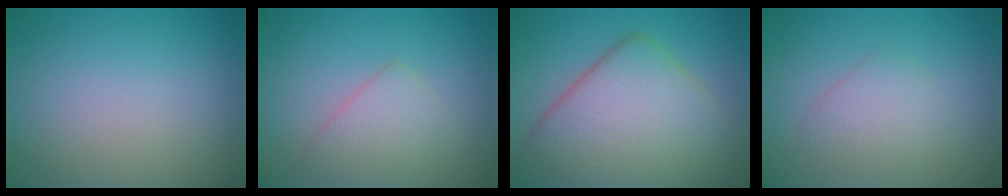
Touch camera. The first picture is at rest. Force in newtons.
{"total": 2.8, "press": 2.8, "slide": 0.1}
{"total": 10.0, "press": 10.0, "slide": 0.4}
{"total": 2.2, "press": 2.2, "slide": 0.1}